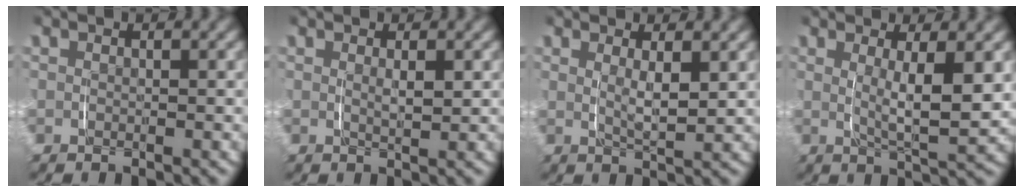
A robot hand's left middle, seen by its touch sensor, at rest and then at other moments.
{"total": 1.4, "force": [0.6, 0.1, 1.2], "torque": [-0.023, -0.007, 0.014]}
{"total": 2.7, "force": [1.1, 0.5, 2.5], "torque": [-0.045, -0.012, 0.023]}
{"total": 4.6, "force": [1.0, 0.9, 4.4], "torque": [-0.074, -0.016, 0.022]}